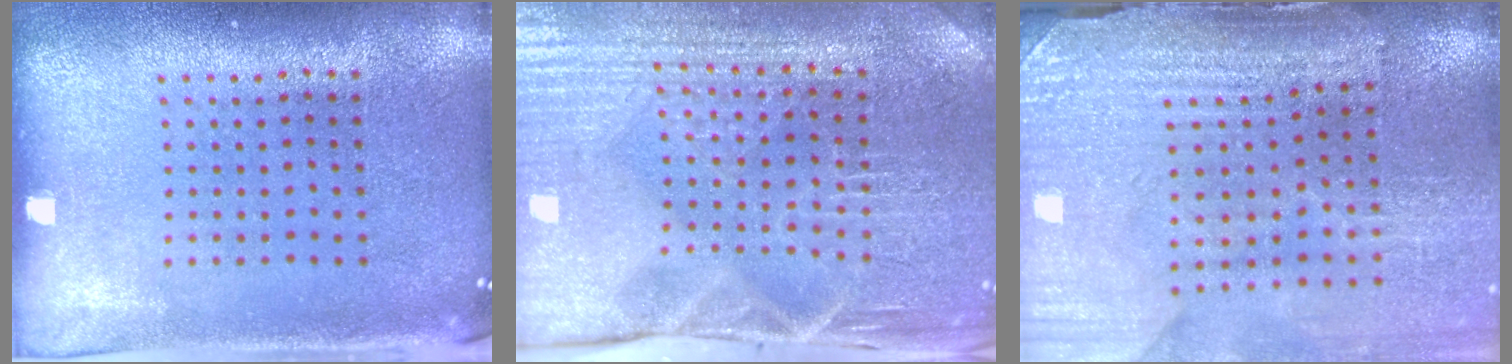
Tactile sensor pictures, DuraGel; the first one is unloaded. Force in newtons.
{"total": 4.0, "press": 3.9, "slide": 0.6}
{"total": 3.3, "press": 3.2, "slide": 0.9}